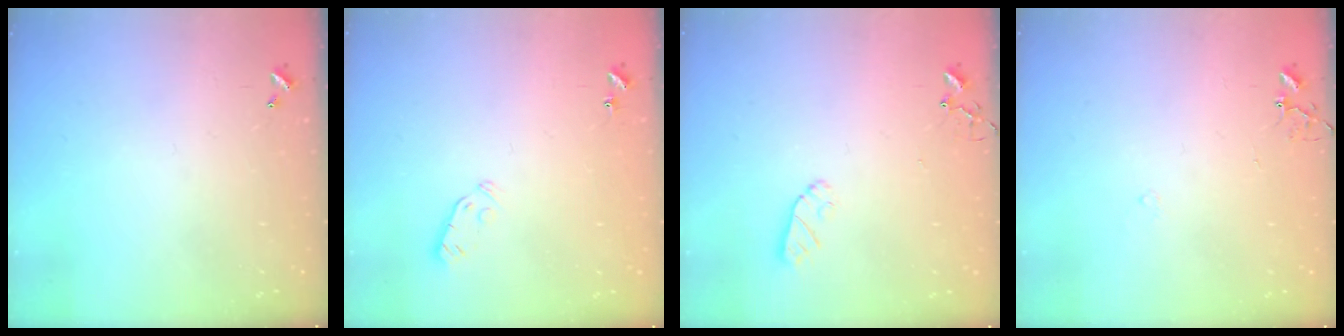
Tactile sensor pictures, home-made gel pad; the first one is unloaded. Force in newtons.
{"total": 3.3, "press": 3.1, "slide": 1.0}
{"total": 6.0, "press": 6.0, "slide": 0.3}
{"total": 6.8, "press": 6.8, "slide": 0.5}